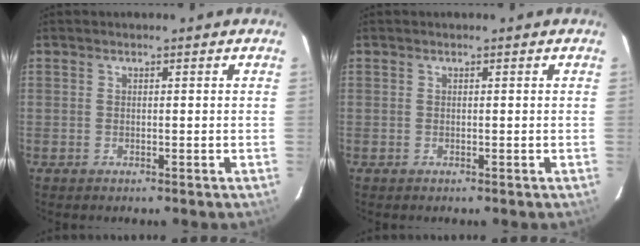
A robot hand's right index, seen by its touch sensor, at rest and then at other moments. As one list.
[{"total": 0.0}]